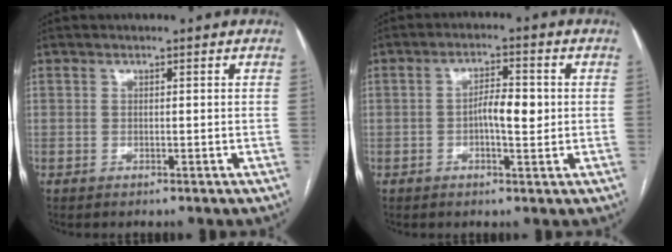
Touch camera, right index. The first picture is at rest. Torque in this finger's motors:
{"motor_torque": [0.14, 0.00, 0.10, 0.04]}